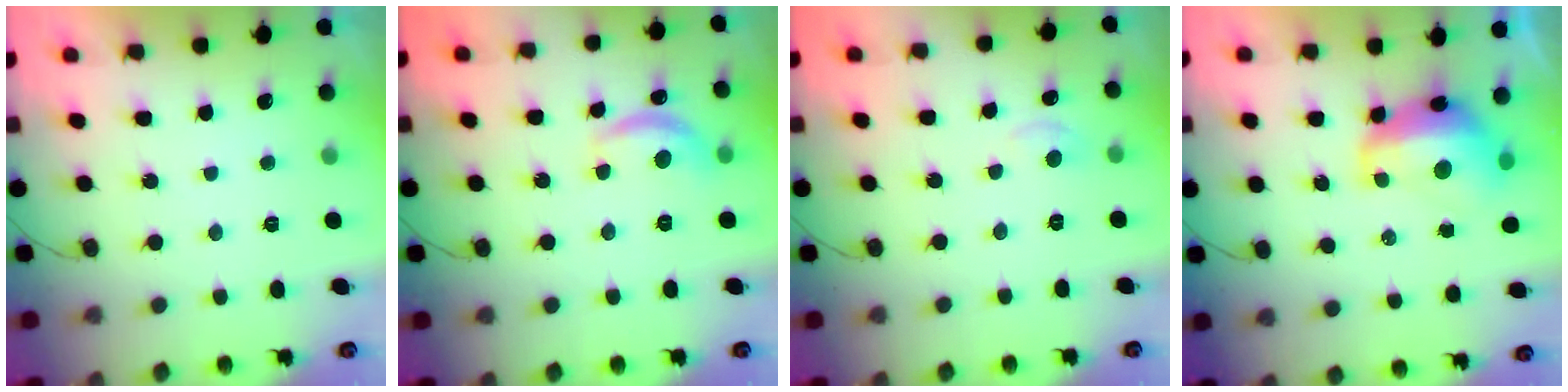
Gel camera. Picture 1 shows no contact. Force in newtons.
{"total": 12.1, "press": 12.0, "slide": 0.7}
{"total": 3.4, "press": 3.4, "slide": 0.5}
{"total": 12.4, "press": 12.4, "slide": 1.1}